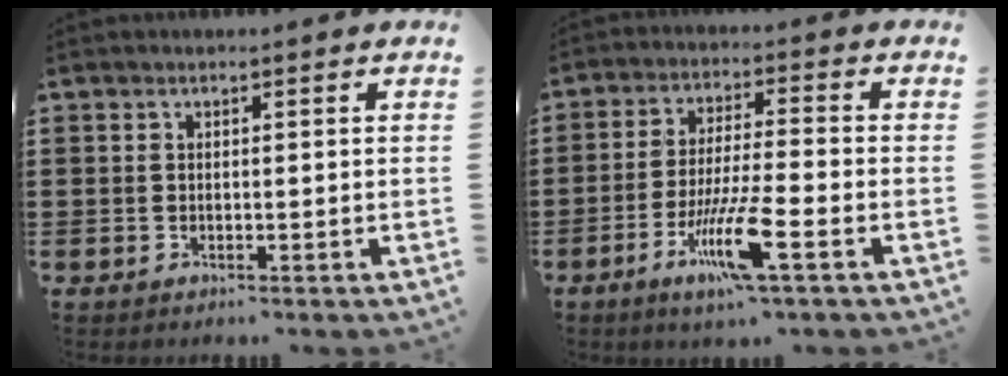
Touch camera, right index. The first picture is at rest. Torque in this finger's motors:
{"motor_torque": [2.14, 0.00, 0.46, 0.21]}